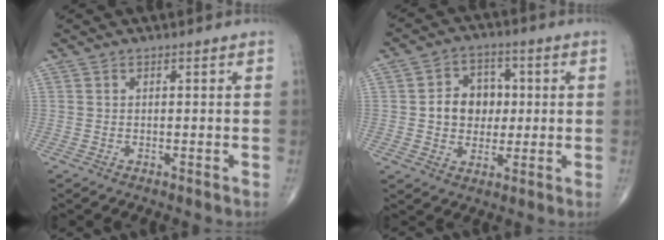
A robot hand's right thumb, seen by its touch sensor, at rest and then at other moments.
{"total": 9.0, "force": [0.6, 7.4, 5.2], "torque": [-0.037, 0.013, 0.006]}